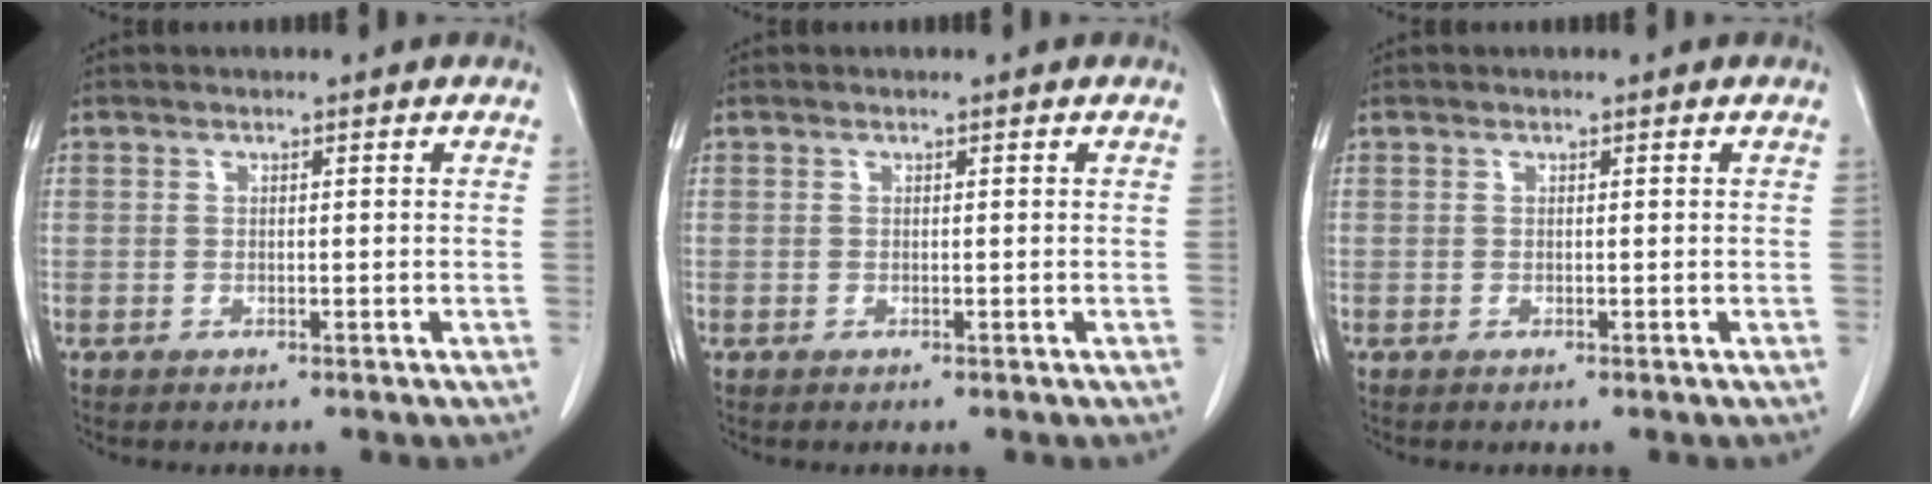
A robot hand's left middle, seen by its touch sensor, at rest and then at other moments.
{"total": 0.0}
{"total": 0.0}